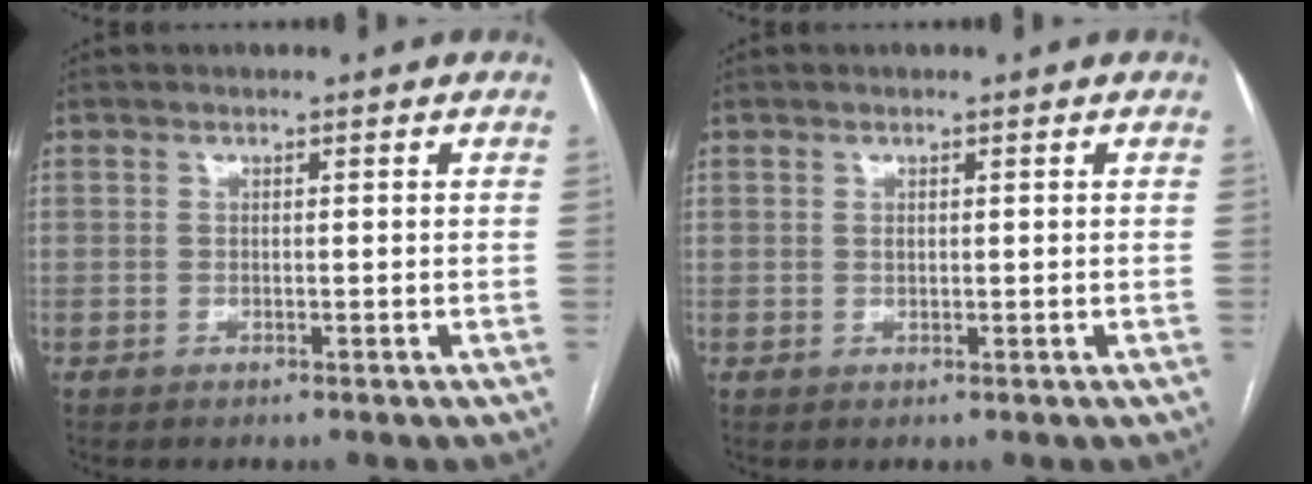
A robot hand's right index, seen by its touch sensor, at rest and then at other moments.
{"total": 0.6, "force": [0.2, 0.3, 0.4], "torque": [-0.011, -0.001, 0.006]}